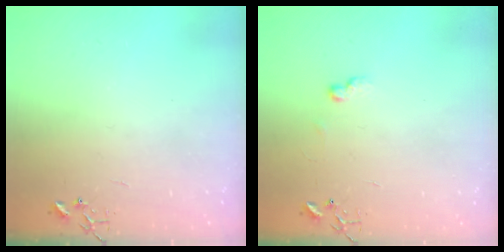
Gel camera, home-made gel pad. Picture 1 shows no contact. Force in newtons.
{"total": 5.9, "press": 5.9, "slide": 0.8}